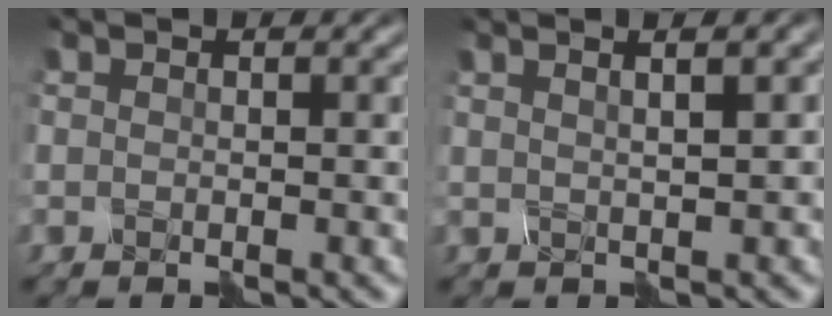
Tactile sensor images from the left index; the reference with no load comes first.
{"total": 5.5, "force": [2.7, 2.2, 4.2], "torque": [-0.030, 0.039, 0.010]}